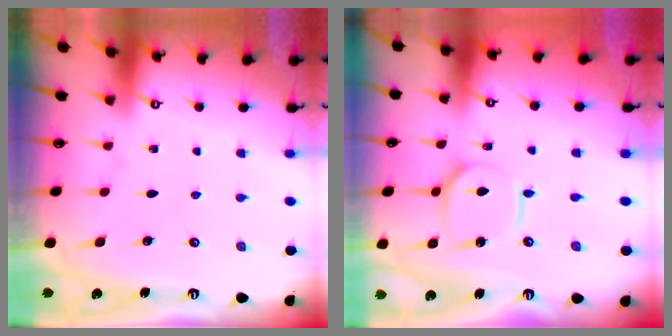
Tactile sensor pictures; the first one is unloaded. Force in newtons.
{"total": 8.0, "press": 8.0, "slide": 0.7}